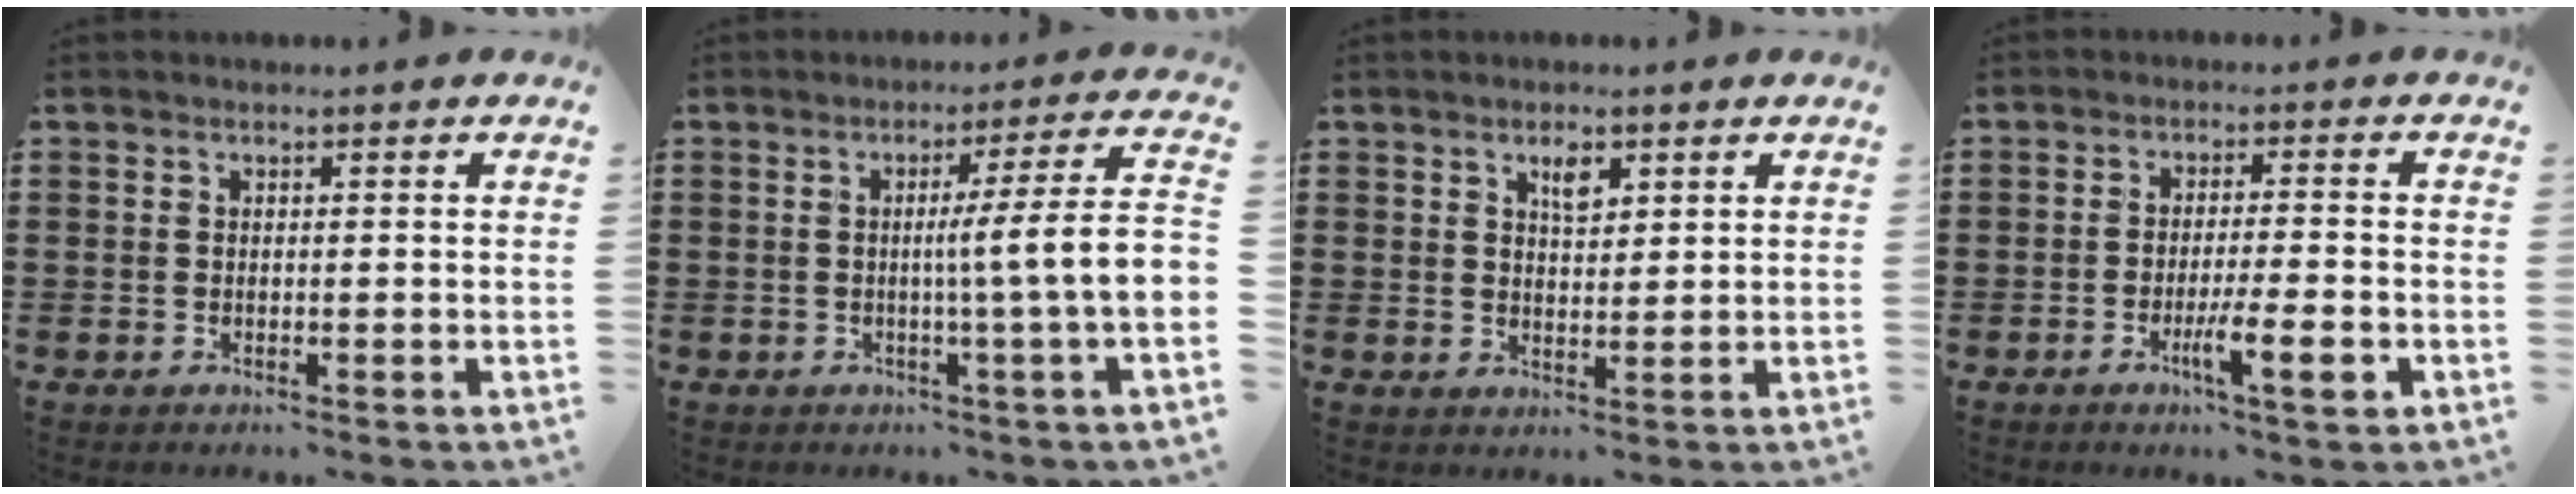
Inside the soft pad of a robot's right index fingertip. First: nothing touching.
{"total": 8.4, "force": [-0.6, -0.6, 8.4], "torque": [-0.141, -0.013, -0.017]}
{"total": 2.9, "force": [1.7, 1.2, 2.0], "torque": [-0.030, -0.001, 0.025]}
{"total": 6.9, "force": [-2.8, 0.8, 6.2], "torque": [-0.103, -0.009, -0.046]}